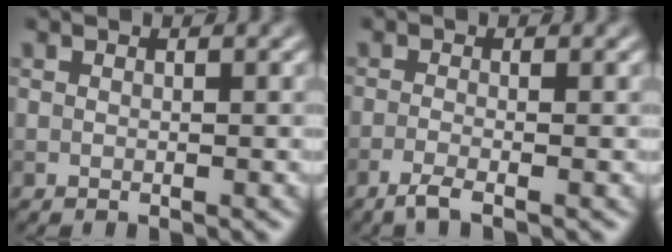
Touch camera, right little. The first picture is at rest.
{"total": 2.1, "force": [-1.3, 0.4, 1.6], "torque": [-0.027, -0.005, -0.035]}